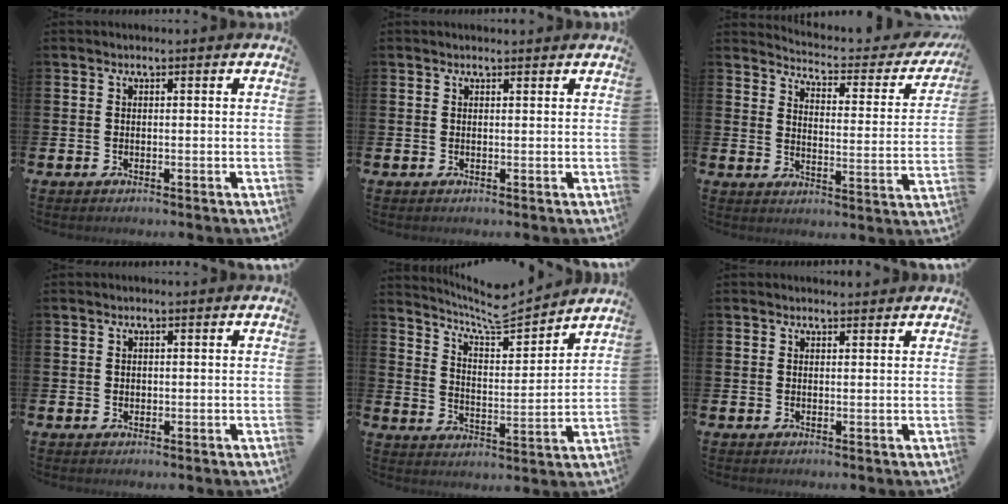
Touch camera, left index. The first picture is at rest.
{"total": 0.6, "force": [0.6, 0.1, 0.1], "torque": [0.006, -0.002, 0.009]}
{"total": 4.0, "force": [3.7, 0.8, 1.1], "torque": [-0.044, -0.036, 0.055]}
{"total": 0.7, "force": [0.3, 0.6, 0.1], "torque": [0.006, 0.002, 0.003]}
{"total": 7.4, "force": [7.0, 1.0, 2.2], "torque": [-0.067, -0.050, 0.120]}
{"total": 1.0, "force": [1.0, 0.2, 0.1], "torque": [0.006, -0.001, 0.016]}